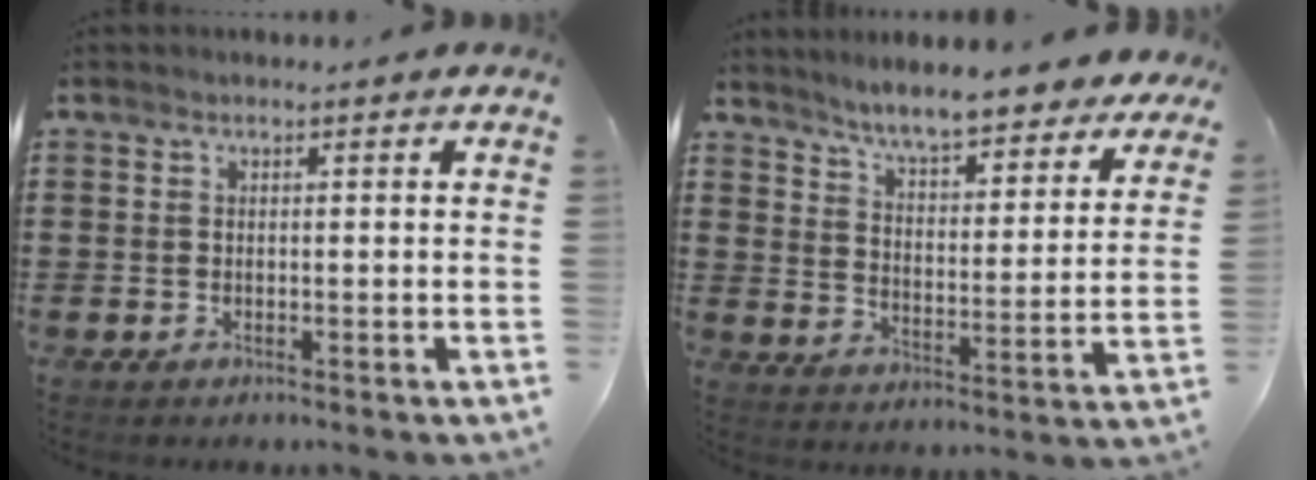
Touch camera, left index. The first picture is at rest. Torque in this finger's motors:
{"motor_torque": [2.14, 0.00, 0.48, 0.08]}